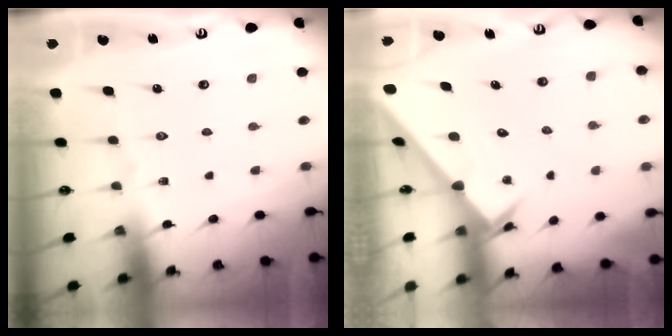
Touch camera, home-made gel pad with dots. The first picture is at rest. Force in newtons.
{"total": 3.2, "press": 3.2, "slide": 0.1}